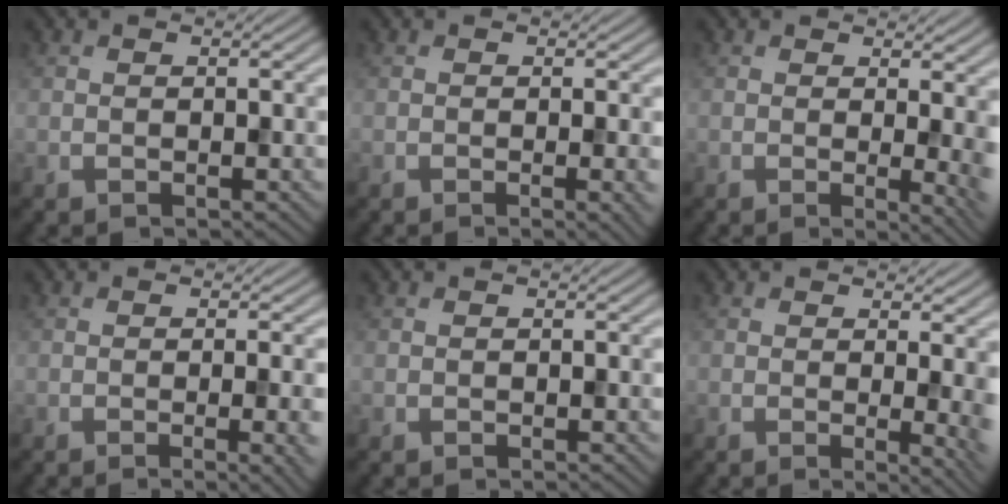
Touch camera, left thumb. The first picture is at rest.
{"total": 1.8, "force": [-0.3, 0.2, 1.8], "torque": [-0.028, -0.002, -0.007]}
{"total": 4.4, "force": [0.7, 1.1, 4.2], "torque": [-0.059, -0.006, 0.007]}
{"total": 4.5, "force": [-0.7, 1.3, 4.3], "torque": [-0.054, -0.005, -0.007]}
{"total": 0.0}
{"total": 4.1, "force": [0.5, 1.0, 4.0], "torque": [-0.058, -0.006, 0.005]}